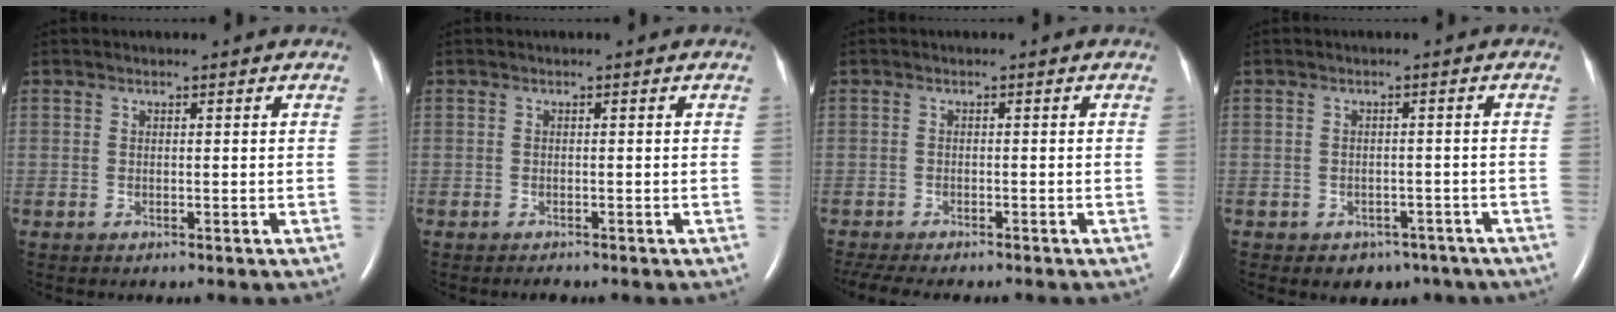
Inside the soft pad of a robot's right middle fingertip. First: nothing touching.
{"total": 0.7, "force": [-0.6, 0.1, 0.2], "torque": [-0.010, -0.003, -0.007]}
{"total": 7.5, "force": [-6.5, 1.4, 3.6], "torque": [-0.062, -0.006, -0.096]}
{"total": 5.0, "force": [-3.5, 3.4, 1.0], "torque": [-0.010, 0.016, -0.034]}